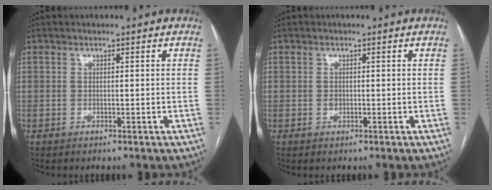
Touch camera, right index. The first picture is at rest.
{"total": 0.7, "force": [-0.1, 0.6, 0.4], "torque": [-0.007, 0.001, -0.002]}